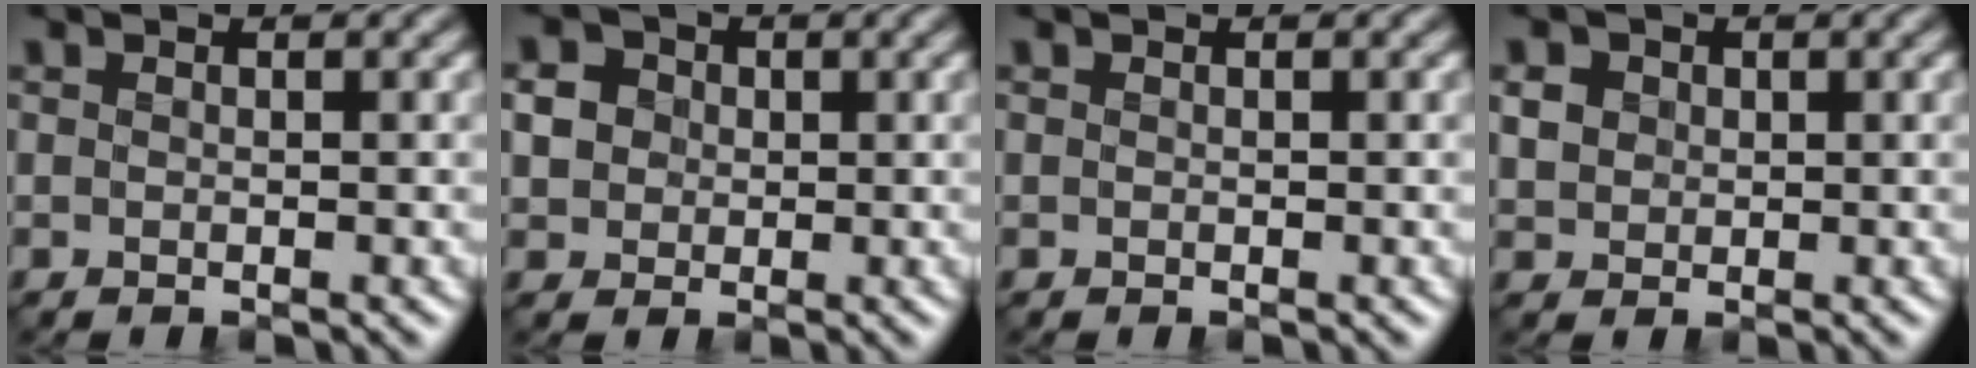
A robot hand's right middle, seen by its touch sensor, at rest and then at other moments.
{"total": 3.5, "force": [0.7, 3.1, 1.3], "torque": [-0.025, 0.011, 0.010]}
{"total": 0.0}
{"total": 1.8, "force": [0.5, 1.6, 0.6], "torque": [-0.013, -0.003, 0.010]}